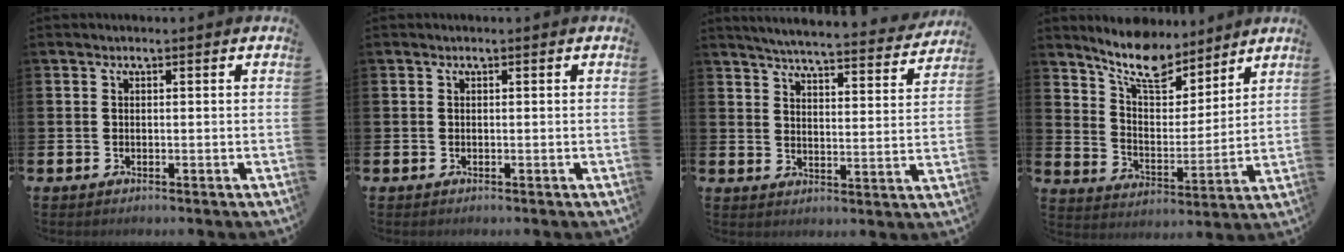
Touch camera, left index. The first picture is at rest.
{"total": 0.0}
{"total": 5.3, "force": [5.1, 0.1, 1.3], "torque": [-0.038, -0.045, 0.084]}
{"total": 10.4, "force": [9.2, 3.4, 3.5], "torque": [-0.095, -0.058, 0.163]}